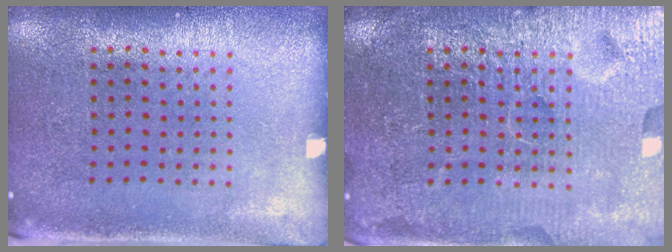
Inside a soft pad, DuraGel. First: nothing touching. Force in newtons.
{"total": 7.2, "press": 7.2, "slide": 1.0}